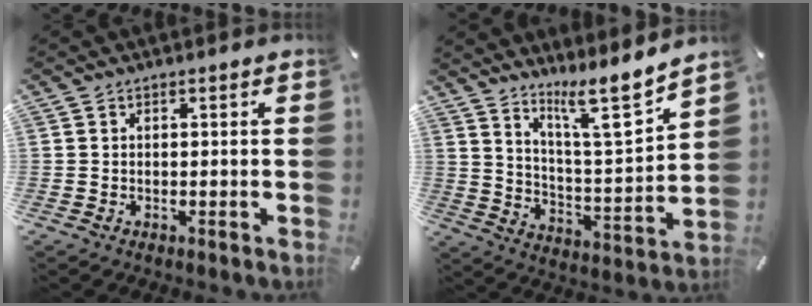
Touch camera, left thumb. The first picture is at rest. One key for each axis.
{"total": 12.7, "fx": 10.5, "fy": 1.6, "fz": 6.9, "tx": -0.114, "ty": -0.084, "tz": 0.173}